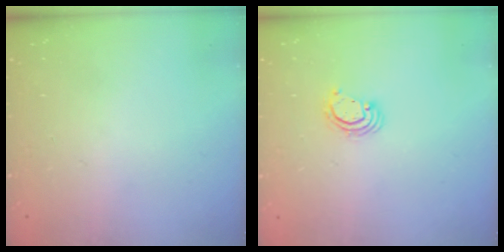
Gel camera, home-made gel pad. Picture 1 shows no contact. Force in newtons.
{"total": 2.2, "press": 2.2, "slide": 0.2}